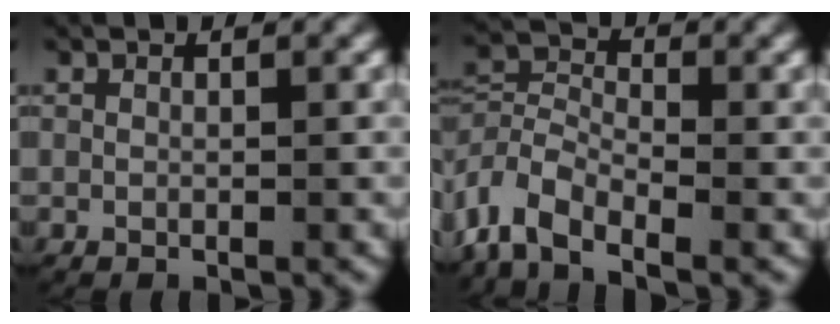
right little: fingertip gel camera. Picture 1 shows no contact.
{"total": 7.0, "force": [-3.6, 5.2, 3.1], "torque": [-0.095, -0.033, -0.059]}